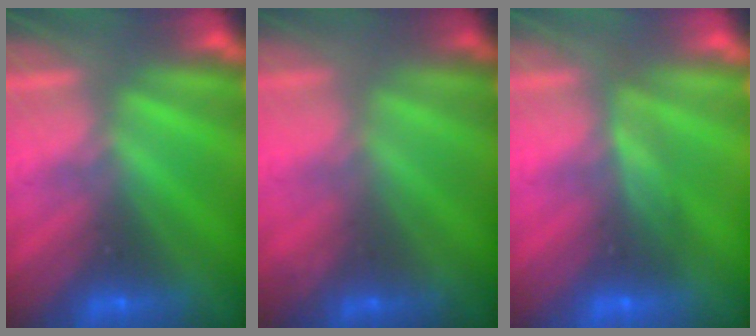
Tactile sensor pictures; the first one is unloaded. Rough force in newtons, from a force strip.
{"total": 1.8}
{"total": 1.7}